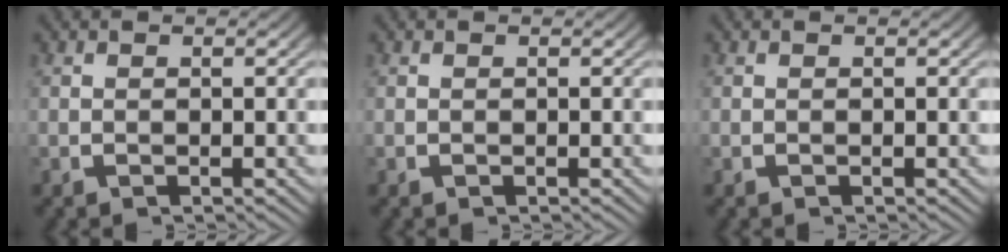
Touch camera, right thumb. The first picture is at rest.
{"total": 0.0}
{"total": 0.0}